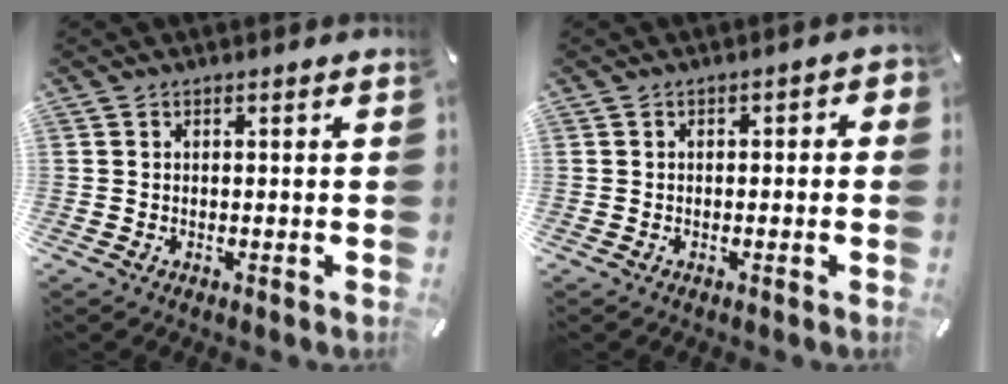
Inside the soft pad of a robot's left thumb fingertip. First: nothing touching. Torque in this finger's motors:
{"motor_torque": [0.19, -0.19, 0.19, 0.15, -0.03]}